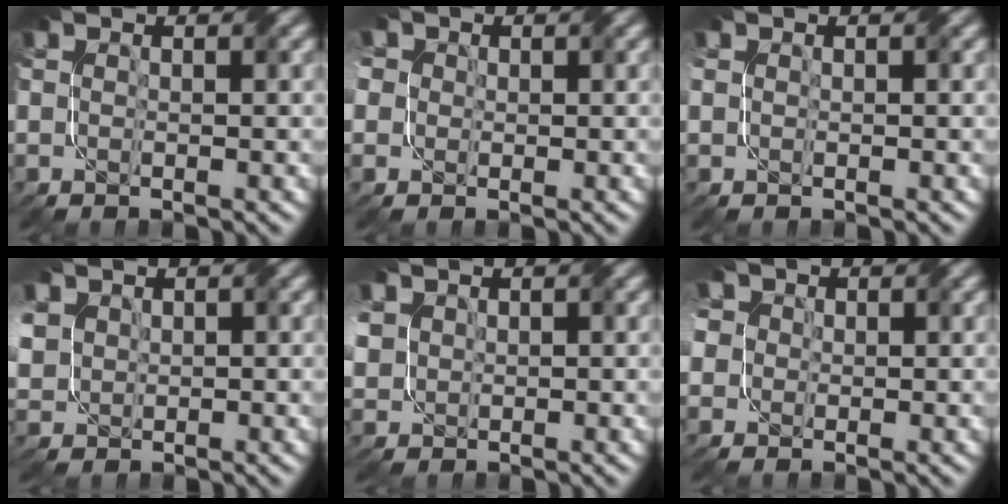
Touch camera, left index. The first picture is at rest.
{"total": 5.5, "force": [0.8, 4.9, 2.3], "torque": [-0.053, 0.024, -0.026]}
{"total": 0.7, "force": [-0.1, 0.5, 0.4], "torque": [-0.005, -0.004, 0.000]}
{"total": 3.9, "force": [0.9, 3.4, 1.7], "torque": [-0.061, 0.008, 0.020]}
{"total": 3.2, "force": [0.6, 2.8, 1.2], "torque": [-0.046, 0.005, 0.014]}
{"total": 6.4, "force": [1.1, 5.6, 2.8], "torque": [-0.066, 0.030, -0.024]}